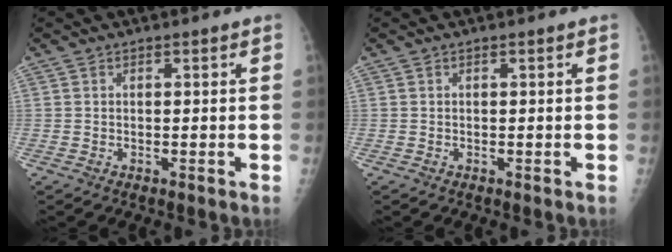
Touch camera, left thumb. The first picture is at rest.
{"total": 0.0}